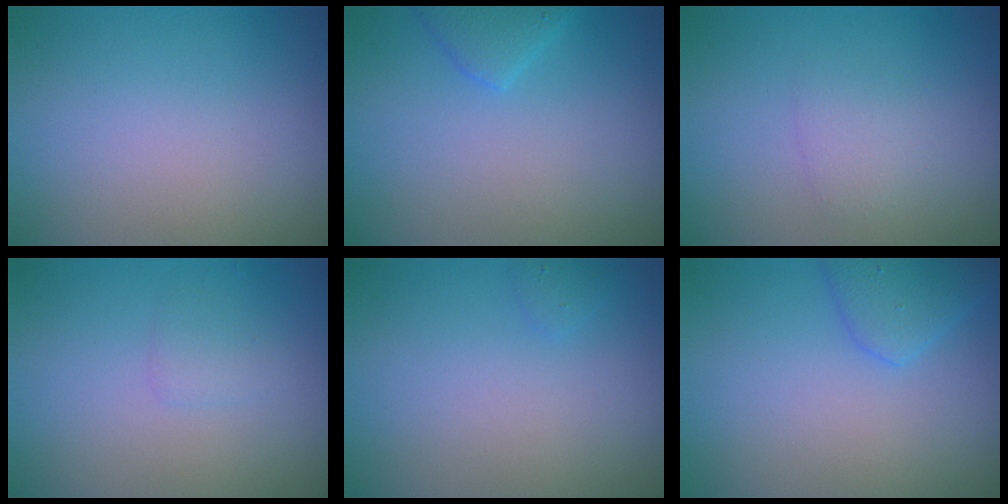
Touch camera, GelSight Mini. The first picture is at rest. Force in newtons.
{"total": 1.9, "press": 1.9, "slide": 0.1}
{"total": 1.4, "press": 1.4, "slide": 0.1}
{"total": 1.0, "press": 1.0, "slide": 0.0}
{"total": 0.6, "press": 0.6, "slide": 0.0}
{"total": 2.5, "press": 2.4, "slide": 0.3}